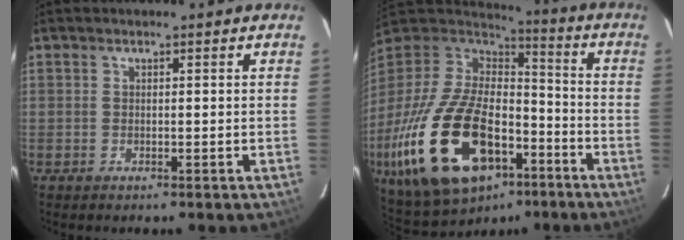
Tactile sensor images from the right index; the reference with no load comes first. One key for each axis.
{"total": 30.7, "fx": -13.6, "fy": 16.4, "fz": 22.1, "tx": -0.466, "ty": -0.034, "tz": -0.216}